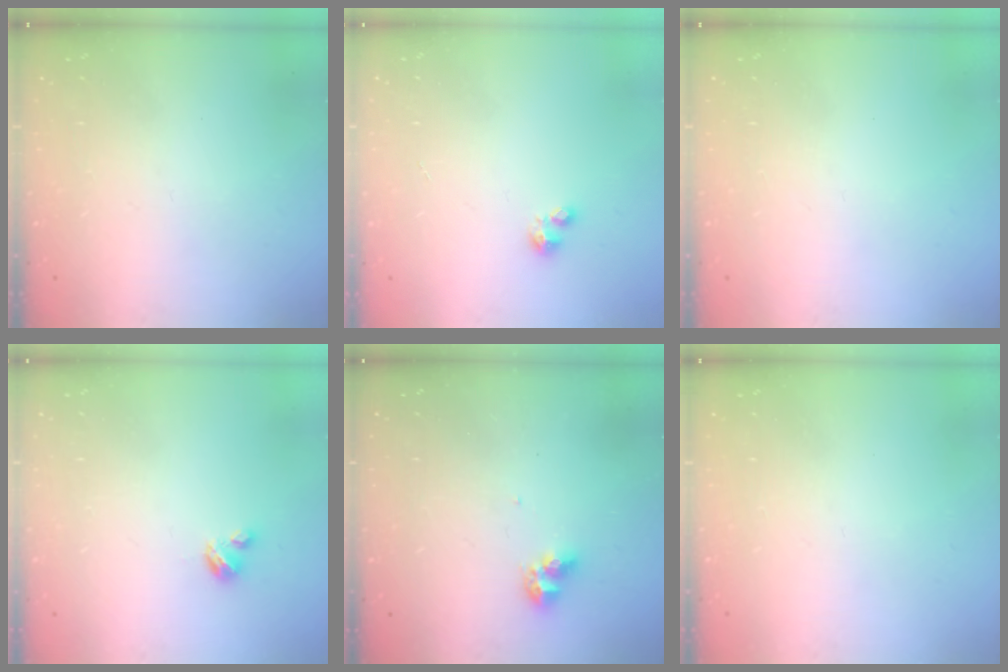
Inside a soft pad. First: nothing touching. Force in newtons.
{"total": 0.9, "press": 0.9, "slide": 0.1}
{"total": 0.0}
{"total": 2.9, "press": 2.9, "slide": 0.3}
{"total": 6.6, "press": 6.5, "slide": 0.4}
{"total": 0.0}